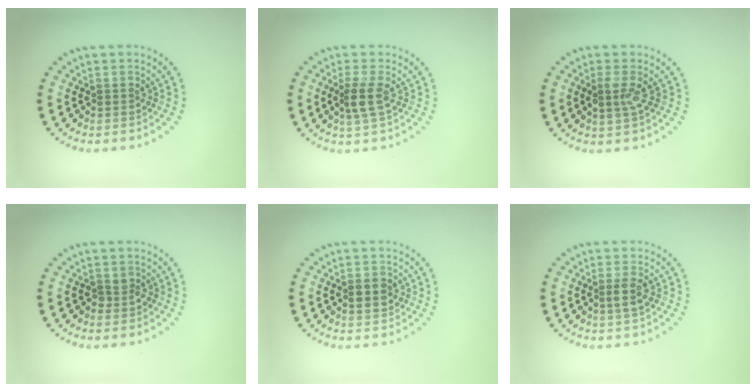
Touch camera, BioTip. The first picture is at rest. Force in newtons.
{"total": 2.3, "press": 2.0, "slide": 1.2}
{"total": 1.9, "press": 1.7, "slide": 0.8}
{"total": 0.9, "press": 0.8, "slide": 0.4}
{"total": 2.4, "press": 2.4, "slide": 0.1}
{"total": 1.7, "press": 1.4, "slide": 1.0}